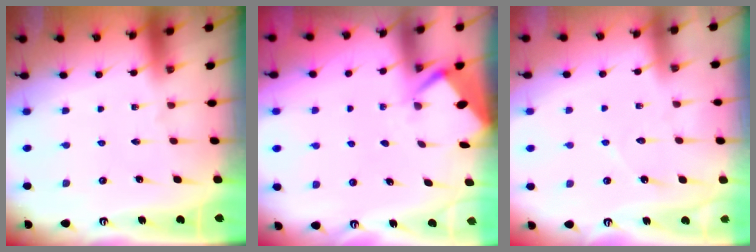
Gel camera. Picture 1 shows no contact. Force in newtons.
{"total": 2.6, "press": 2.6, "slide": 0.4}
{"total": 4.5, "press": 4.4, "slide": 0.4}